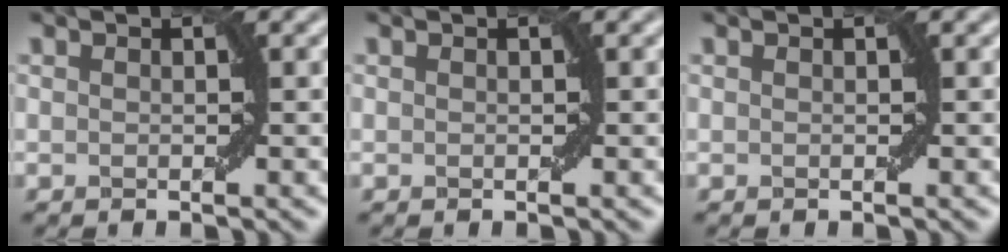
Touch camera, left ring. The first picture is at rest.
{"total": 0.0}
{"total": 0.0}